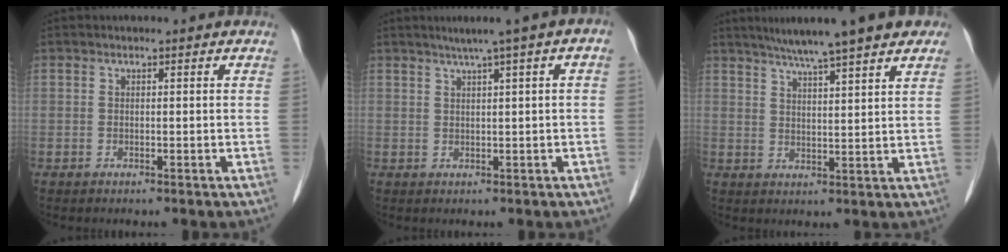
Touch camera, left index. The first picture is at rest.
{"total": 5.2, "force": [2.1, 0.0, 4.8], "torque": [-0.069, 0.021, 0.031]}
{"total": 12.1, "force": [9.6, 1.1, 7.3], "torque": [-0.105, 0.029, 0.127]}